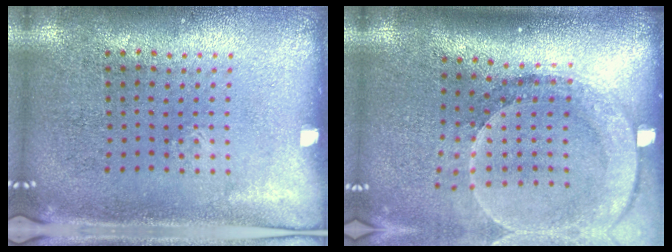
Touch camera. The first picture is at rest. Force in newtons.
{"total": 2.6, "press": 2.0, "slide": 1.7}